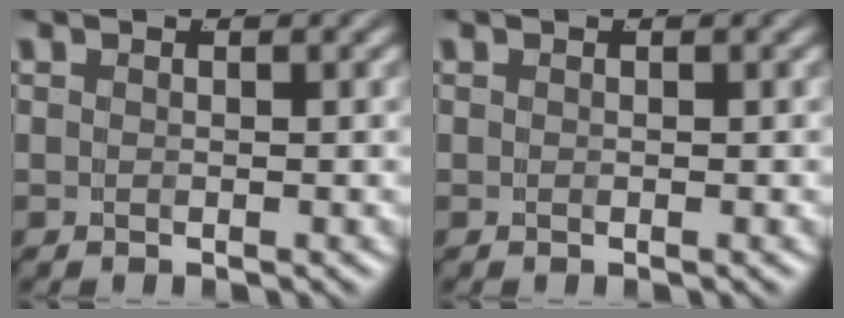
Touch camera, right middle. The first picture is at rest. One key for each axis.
{"total": 0.0}